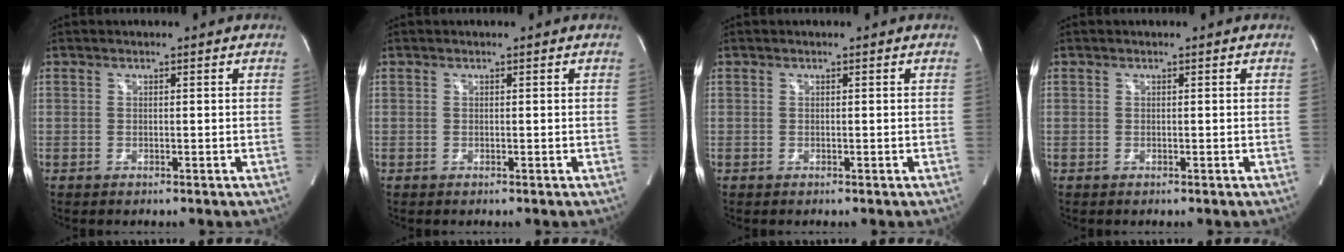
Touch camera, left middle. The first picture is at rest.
{"total": 0.0}
{"total": 0.0}
{"total": 0.0}